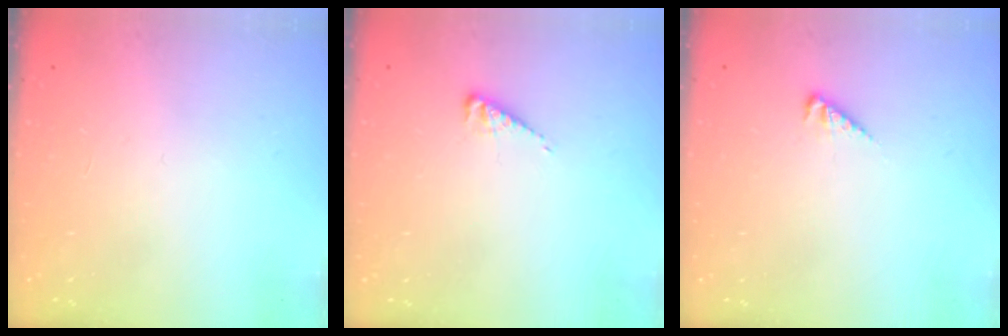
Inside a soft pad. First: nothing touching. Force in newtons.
{"total": 2.9, "press": 2.9, "slide": 0.4}
{"total": 4.2, "press": 4.1, "slide": 0.6}